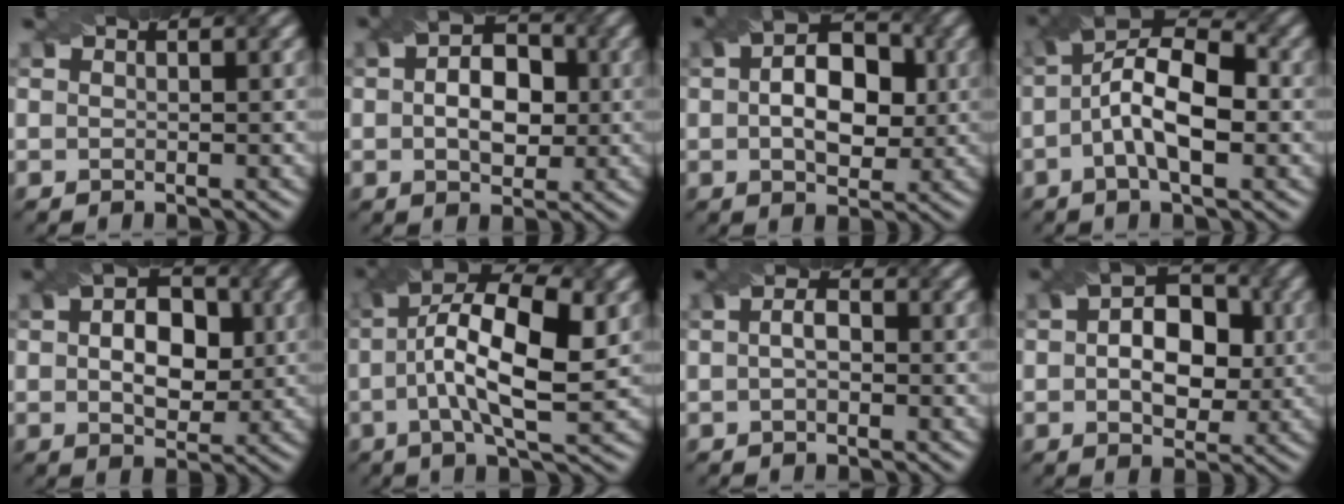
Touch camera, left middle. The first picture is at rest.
{"total": 4.7, "force": [-0.4, 3.4, 3.2], "torque": [-0.040, 0.007, 0.003]}
{"total": 6.3, "force": [0.0, 4.2, 4.7], "torque": [-0.058, 0.013, 0.007]}
{"total": 6.9, "force": [-1.5, 3.0, 6.0], "torque": [-0.104, 0.018, -0.019]}
{"total": 4.9, "force": [-0.1, 3.5, 3.4], "torque": [-0.043, 0.005, 0.009]}
{"total": 9.9, "force": [0.5, 3.4, 9.2], "torque": [-0.159, 0.012, 0.022]}
{"total": 1.4, "force": [-0.6, 0.9, 0.8], "torque": [-0.001, 0.000, -0.002]}
{"total": 6.4, "force": [-0.2, 4.4, 4.6], "torque": [-0.060, 0.009, 0.005]}